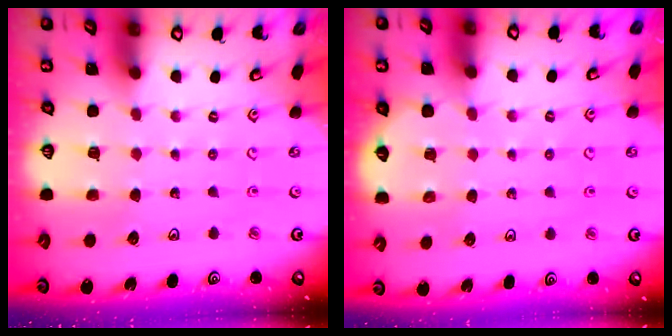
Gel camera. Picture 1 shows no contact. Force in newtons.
{"total": 3.9, "press": 3.3, "slide": 2.1}